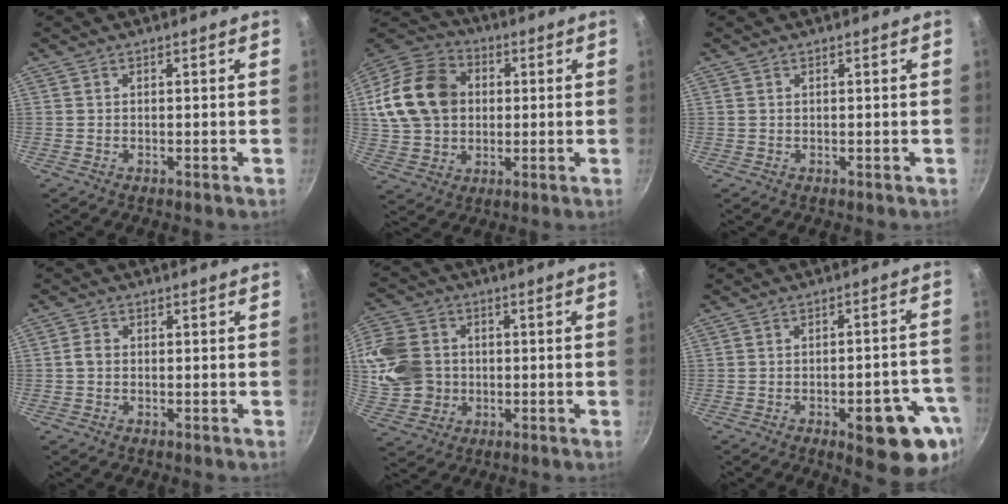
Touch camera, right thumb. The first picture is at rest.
{"total": 18.0, "force": [2.6, 14.0, 10.9], "torque": [-0.188, 0.024, 0.046]}
{"total": 0.0}
{"total": 1.8, "force": [-0.2, 1.5, 1.1], "torque": [-0.019, 0.009, -0.006]}
{"total": 16.2, "force": [0.8, 14.0, 8.2], "torque": [-0.172, 0.015, 0.018]}
{"total": 13.5, "force": [-5.7, 4.9, 11.2], "torque": [-0.100, 0.026, -0.069]}